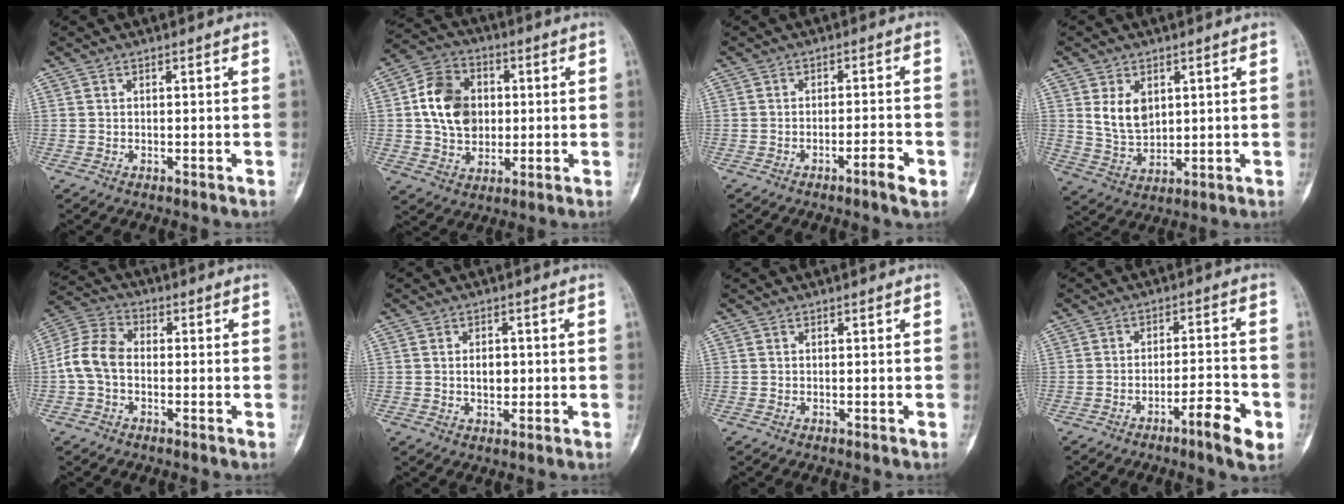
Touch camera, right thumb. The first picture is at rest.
{"total": 12.8, "force": [1.2, 10.2, 7.8], "torque": [-0.112, 0.011, 0.019]}
{"total": 3.8, "force": [-2.0, 0.4, 3.2], "torque": [-0.055, 0.012, -0.034]}
{"total": 7.2, "force": [2.4, 4.8, 4.8], "torque": [-0.069, -0.017, 0.056]}
{"total": 8.2, "force": [-1.1, 5.8, 5.7], "torque": [-0.112, 0.025, -0.034]}
{"total": 3.4, "force": [0.0, 2.3, 2.5], "torque": [-0.028, 0.001, 0.000]}
{"total": 0.0}
{"total": 7.4, "force": [-3.8, 1.3, 6.3], "torque": [-0.093, 0.024, -0.058]}